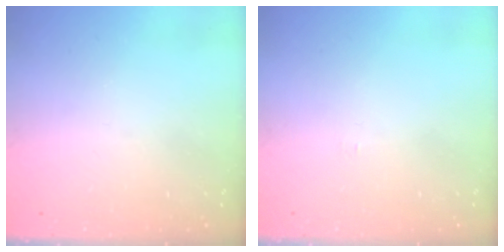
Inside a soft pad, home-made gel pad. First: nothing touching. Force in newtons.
{"total": 3.5, "press": 3.5, "slide": 0.4}